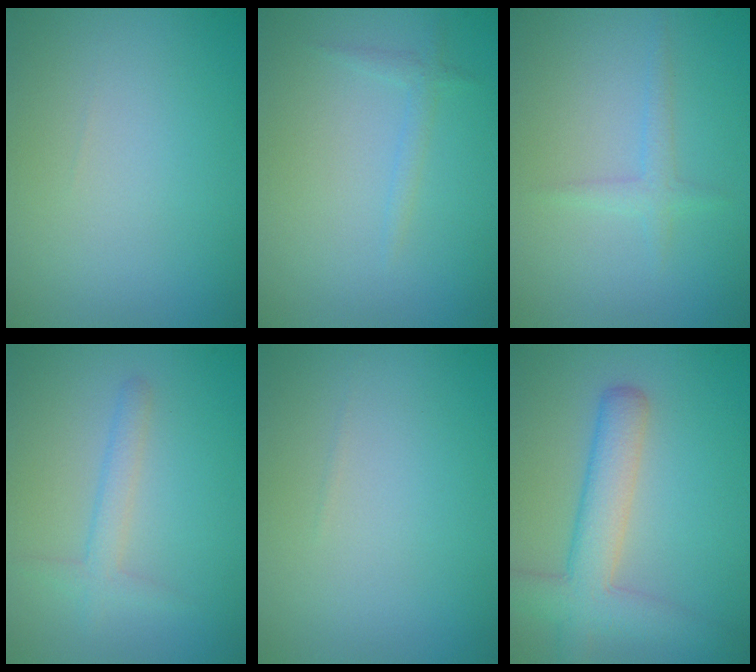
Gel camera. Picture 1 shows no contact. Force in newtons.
{"total": 1.0, "press": 1.0, "slide": 0.1}
{"total": 1.4, "press": 1.4, "slide": 0.0}
{"total": 2.0, "press": 2.0, "slide": 0.1}
{"total": 0.0}
{"total": 5.4, "press": 5.4, "slide": 0.4}